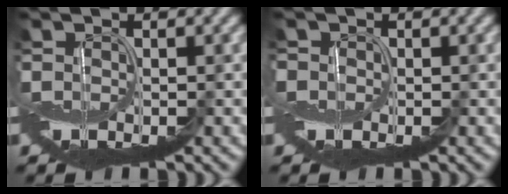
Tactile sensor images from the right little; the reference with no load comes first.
{"total": 1.8, "force": [0.2, 1.8, 0.4], "torque": [-0.012, 0.007, -0.006]}